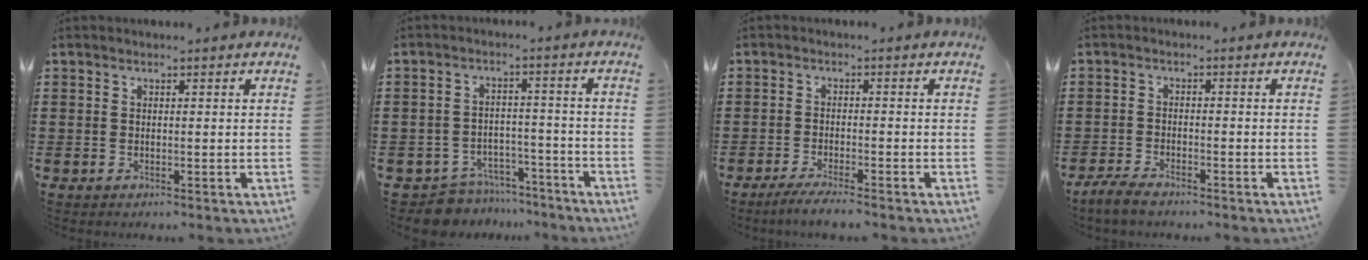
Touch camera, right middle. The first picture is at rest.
{"total": 5.8, "force": [-5.7, 1.2, 0.3], "torque": [-0.011, 0.016, -0.116]}
{"total": 2.6, "force": [-2.4, -0.3, 1.0], "torque": [-0.016, -0.002, -0.045]}
{"total": 2.8, "force": [-2.4, 0.6, 1.3], "torque": [-0.036, 0.000, -0.053]}